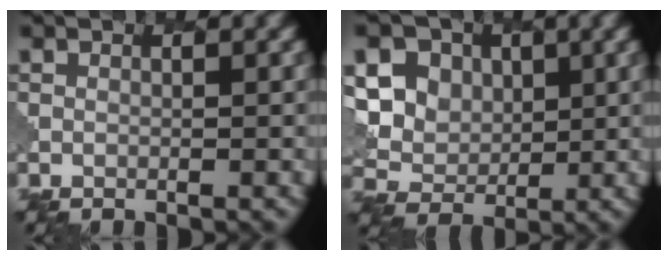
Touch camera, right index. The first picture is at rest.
{"total": 11.3, "force": [4.4, 9.0, 5.2], "torque": [-0.109, 0.028, 0.066]}